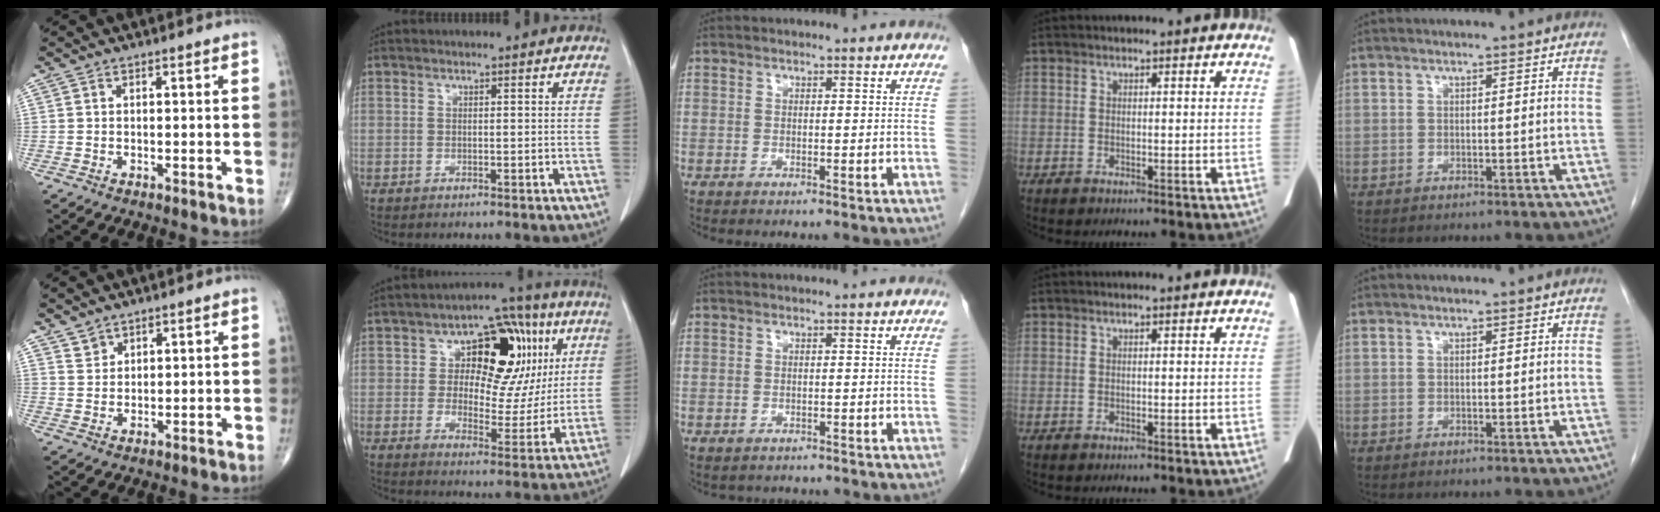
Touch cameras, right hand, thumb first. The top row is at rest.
{"thumb": {"total": 2.3, "force": [1.9, 1.2, 0.1], "torque": [0.015, -0.012, 0.032]}, "index": {"total": 14.5, "force": [4.8, 8.7, 10.5], "torque": [-0.121, 0.036, 0.074]}, "middle": {"total": 1.6, "force": [-1.3, 0.9, 0.1], "torque": [-0.005, 0.001, -0.017]}}